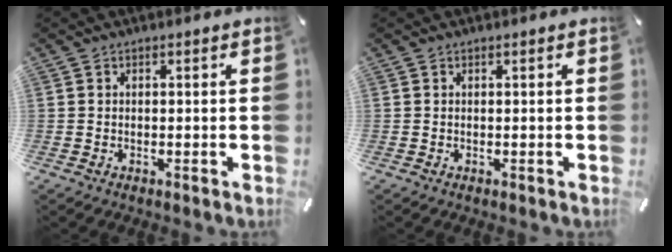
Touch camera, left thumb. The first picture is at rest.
{"total": 0.0}